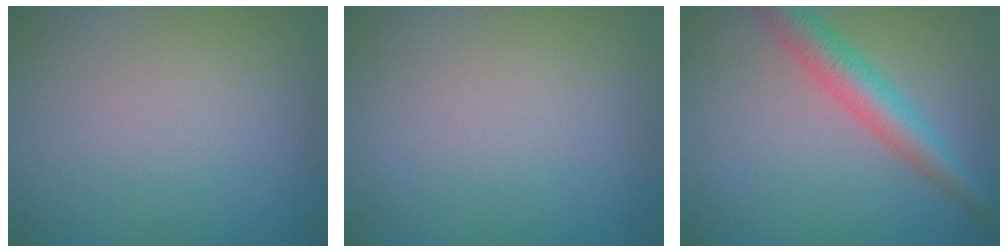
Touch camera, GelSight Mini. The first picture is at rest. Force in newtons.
{"total": 0.0}
{"total": 4.5, "press": 4.5, "slide": 0.1}